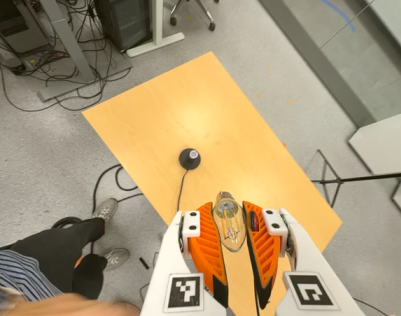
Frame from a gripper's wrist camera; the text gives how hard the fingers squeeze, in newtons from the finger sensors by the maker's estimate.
{"total": 22.1, "left": 26.0, "right": 18.3}